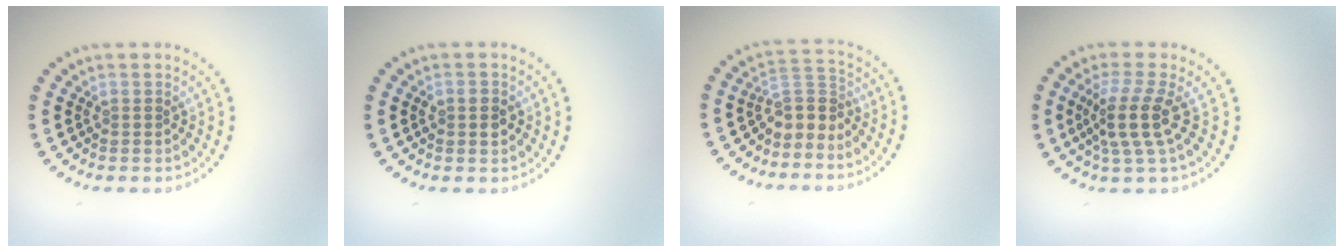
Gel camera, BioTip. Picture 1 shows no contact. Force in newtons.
{"total": 1.8, "press": 1.8, "slide": 0.2}
{"total": 2.8, "press": 2.1, "slide": 1.8}
{"total": 3.6, "press": 2.7, "slide": 2.4}